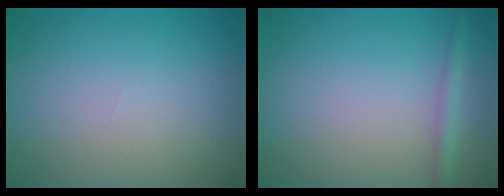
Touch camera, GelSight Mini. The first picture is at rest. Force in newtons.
{"total": 1.5, "press": 1.5, "slide": 0.0}